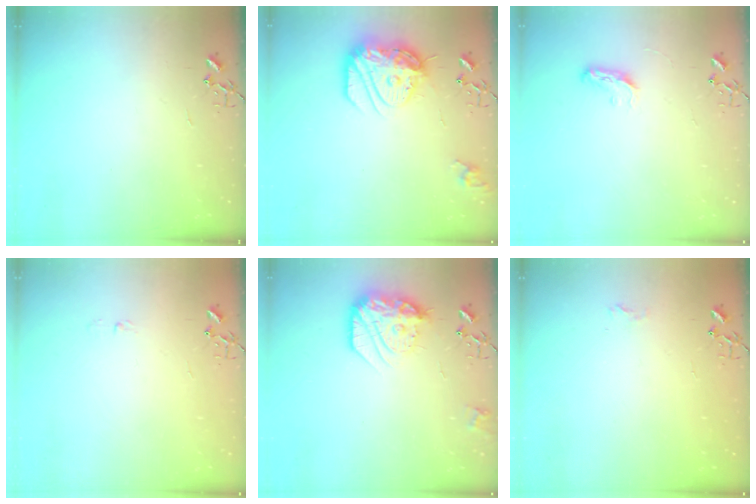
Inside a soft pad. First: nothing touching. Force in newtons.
{"total": 16.7, "press": 16.6, "slide": 1.7}
{"total": 5.7, "press": 5.7, "slide": 0.7}
{"total": 2.9, "press": 2.9, "slide": 0.4}
{"total": 16.2, "press": 16.2, "slide": 0.6}
{"total": 5.6, "press": 5.5, "slide": 0.5}